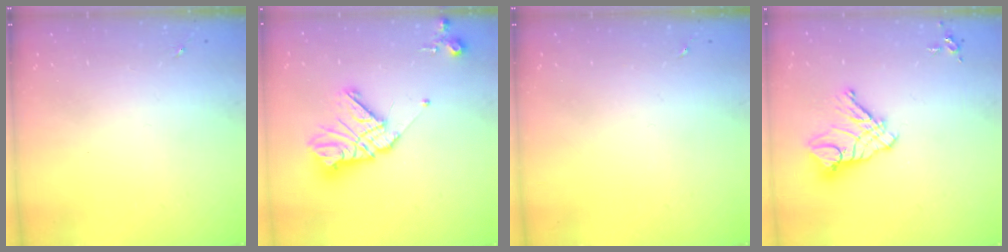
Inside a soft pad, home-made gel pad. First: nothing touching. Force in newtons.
{"total": 14.7, "press": 14.6, "slide": 1.4}
{"total": 0.0}
{"total": 12.0, "press": 11.9, "slide": 1.1}